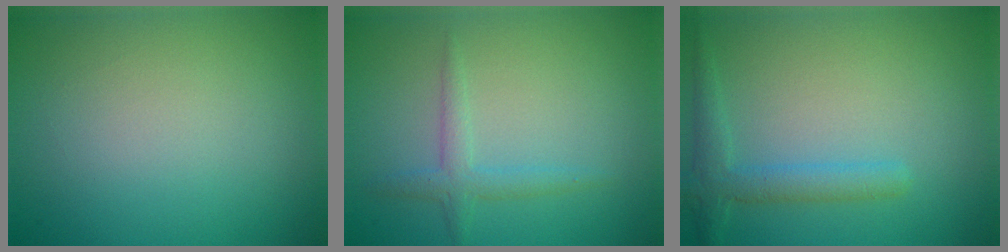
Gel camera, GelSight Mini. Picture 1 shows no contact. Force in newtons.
{"total": 1.8, "press": 1.7, "slide": 0.1}
{"total": 1.7, "press": 1.7, "slide": 0.1}